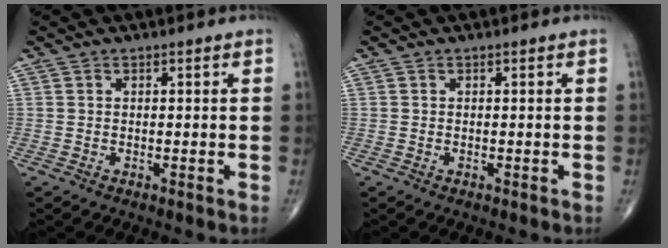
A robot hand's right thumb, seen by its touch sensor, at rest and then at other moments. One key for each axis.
{"total": 0.0}